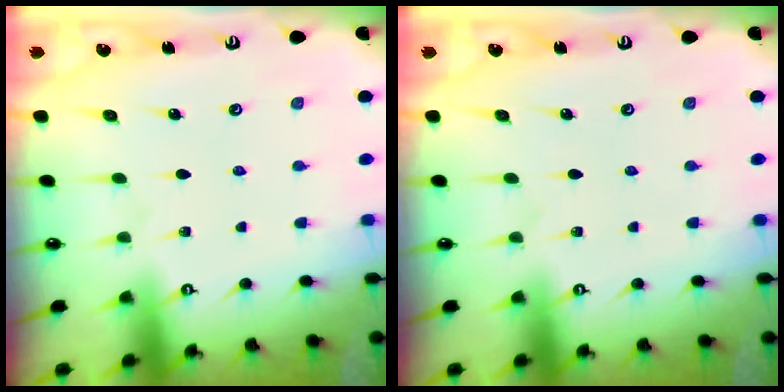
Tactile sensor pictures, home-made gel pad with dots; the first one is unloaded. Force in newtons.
{"total": 0.0}